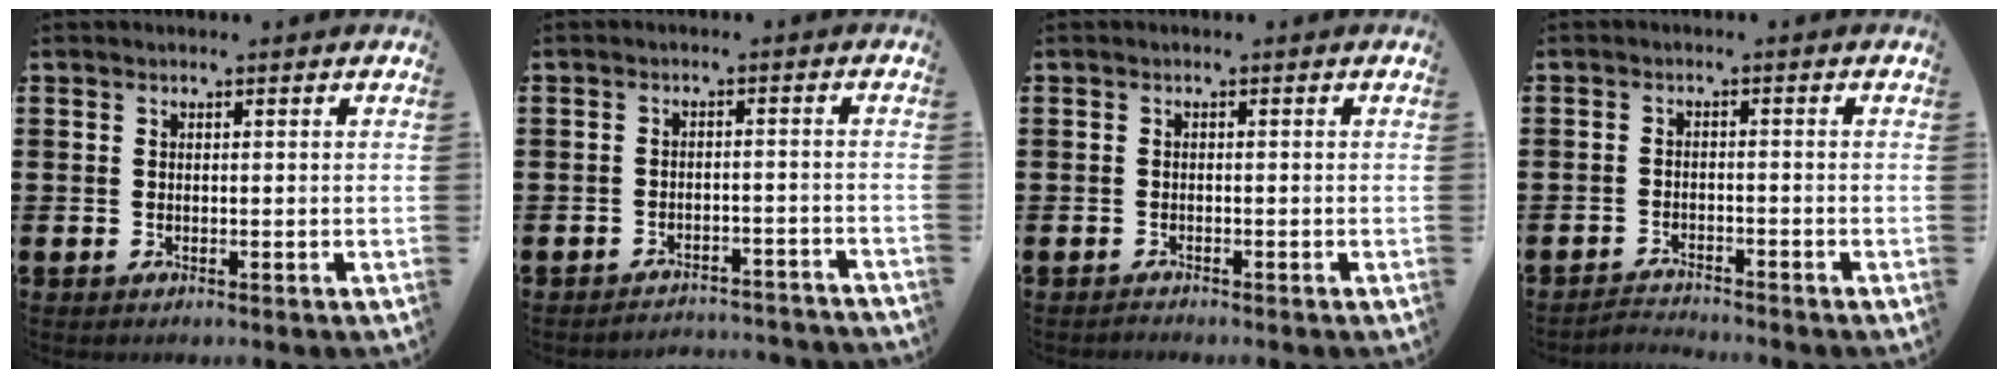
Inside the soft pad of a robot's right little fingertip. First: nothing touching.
{"total": 2.3, "force": [-2.3, -0.1, -0.1], "torque": [-0.004, 0.005, -0.050]}
{"total": 0.5, "force": [-0.5, 0.0, 0.0], "torque": [-0.001, -0.003, -0.011]}
{"total": 1.9, "force": [-1.9, -0.1, -0.2], "torque": [-0.003, 0.003, -0.041]}